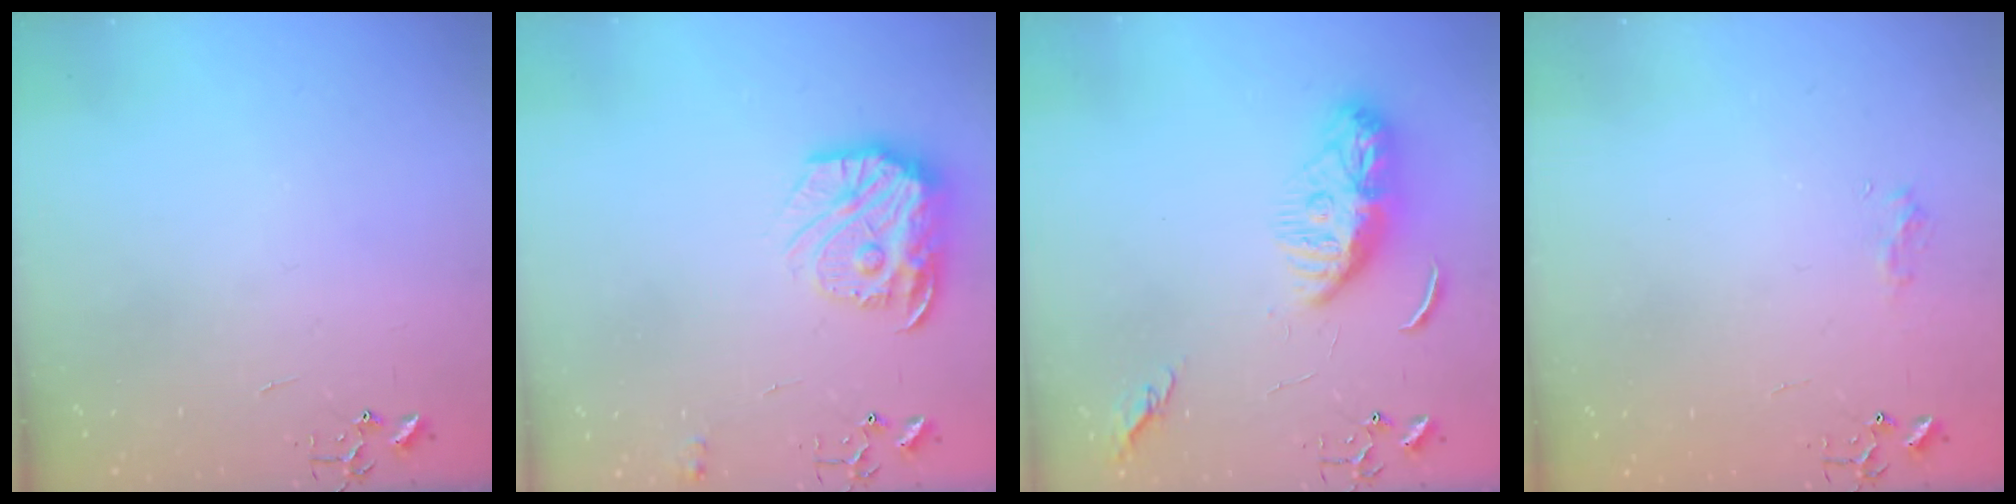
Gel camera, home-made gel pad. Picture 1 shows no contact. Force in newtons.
{"total": 17.0, "press": 16.9, "slide": 1.2}
{"total": 10.5, "press": 10.4, "slide": 1.1}
{"total": 5.9, "press": 5.8, "slide": 0.6}